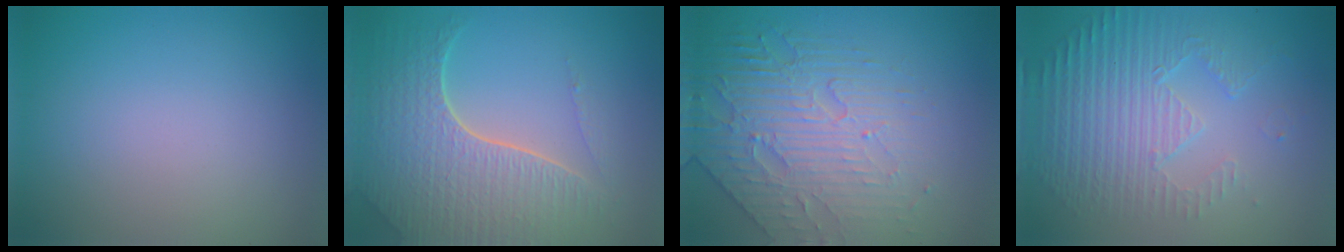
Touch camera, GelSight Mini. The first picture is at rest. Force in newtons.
{"total": 7.1, "press": 5.1, "slide": 5.0}
{"total": 5.5, "press": 4.7, "slide": 2.9}
{"total": 5.4, "press": 3.6, "slide": 4.0}